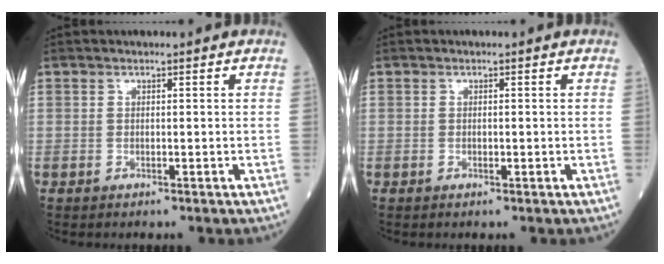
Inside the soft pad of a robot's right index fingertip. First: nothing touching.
{"total": 0.5, "force": [-0.1, 0.1, 0.5], "torque": [-0.011, -0.002, 0.000]}